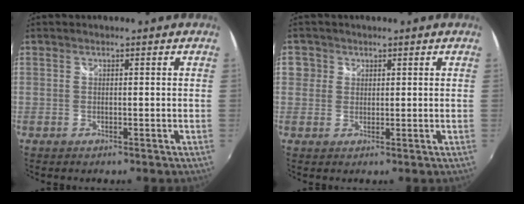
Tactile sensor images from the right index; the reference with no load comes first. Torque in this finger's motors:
{"motor_torque": [0.00, 0.00, 0.01, 0.00]}